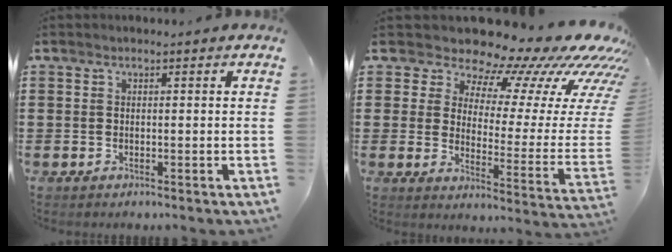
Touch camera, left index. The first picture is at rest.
{"total": 11.8, "force": [10.1, 4.0, 4.7], "torque": [-0.085, -0.100, 0.160]}